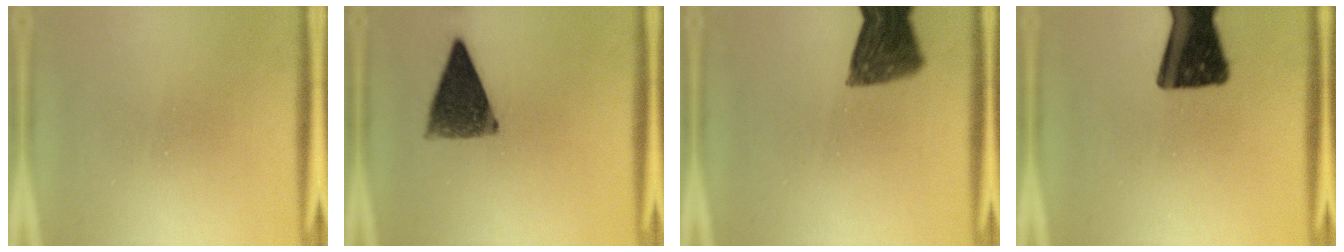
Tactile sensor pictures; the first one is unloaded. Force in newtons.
{"total": 9.9}
{"total": 11.4}
{"total": 17.7}